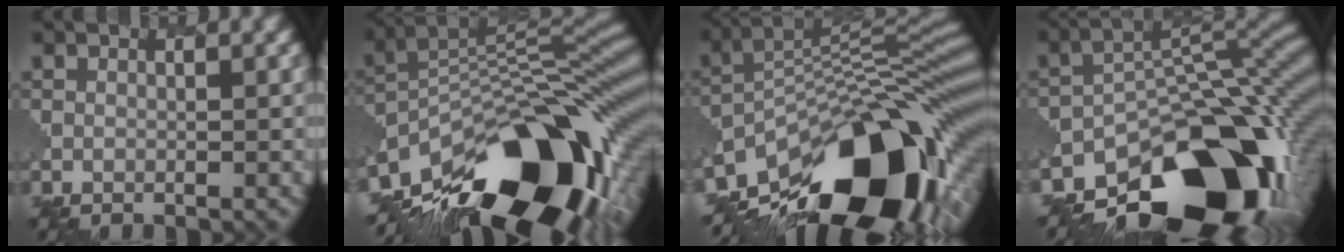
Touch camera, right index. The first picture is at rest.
{"total": 16.4, "force": [-8.9, 7.3, 11.7], "torque": [-0.195, 0.006, -0.164]}
{"total": 16.6, "force": [-9.3, 6.5, 12.1], "torque": [-0.191, 0.010, -0.169]}
{"total": 16.7, "force": [-9.5, 8.8, 10.6], "torque": [-0.147, -0.021, -0.148]}